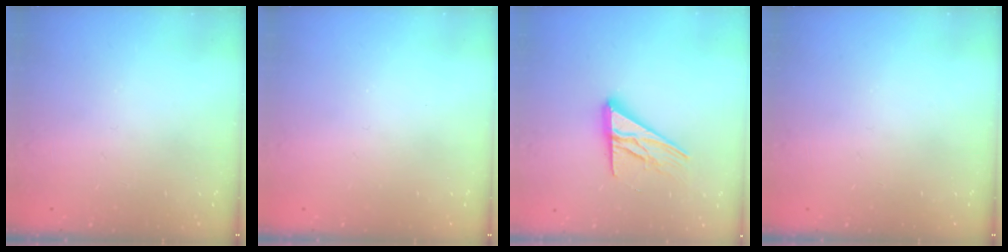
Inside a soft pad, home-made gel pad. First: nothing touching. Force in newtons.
{"total": 0.0}
{"total": 13.9, "press": 13.8, "slide": 1.3}
{"total": 0.0}